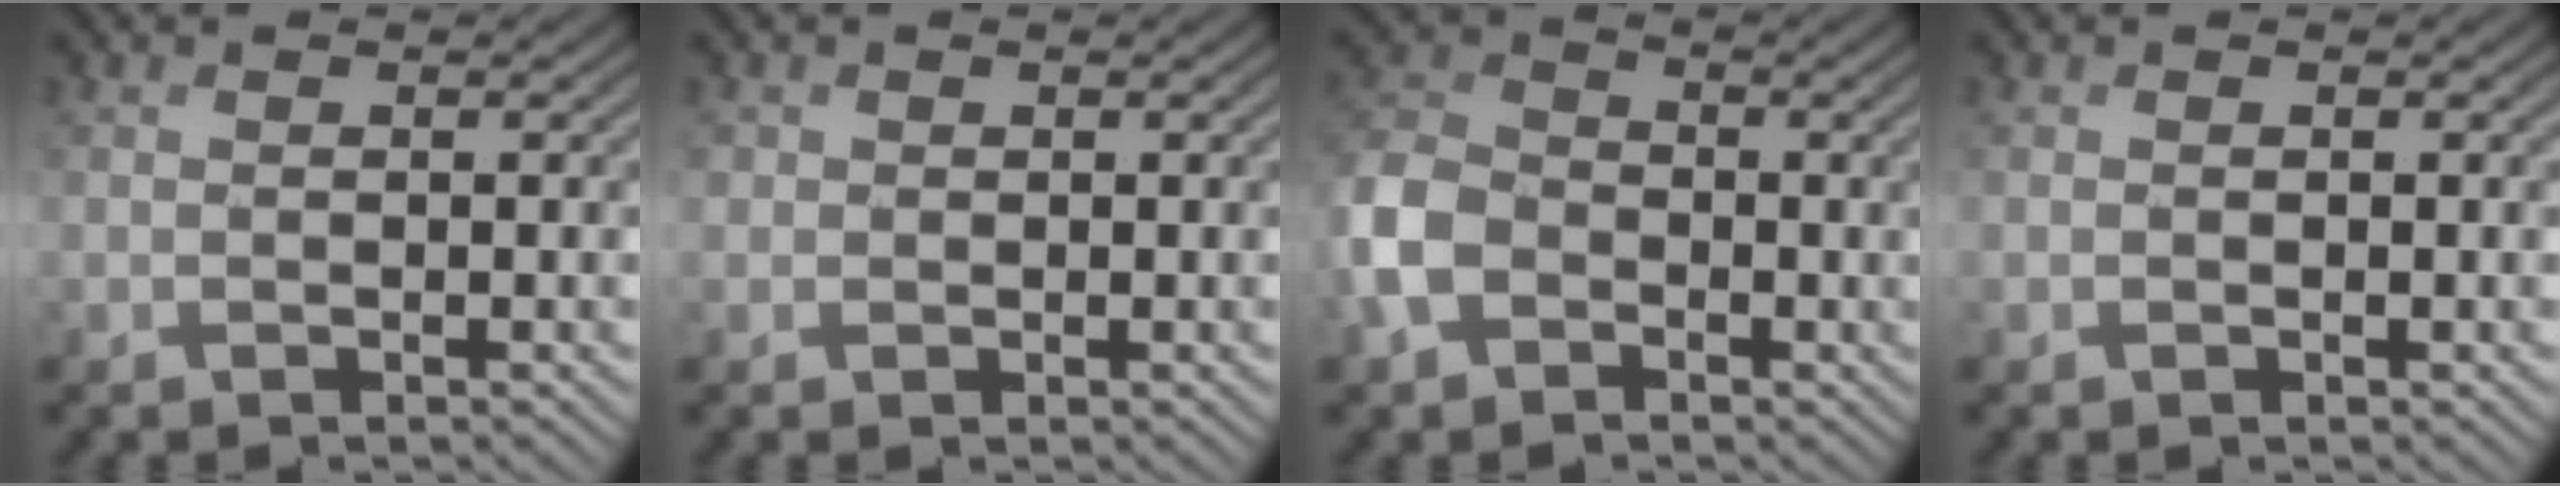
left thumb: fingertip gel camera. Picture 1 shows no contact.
{"total": 1.1, "force": [0.3, 1.0, 0.1], "torque": [-0.002, -0.002, 0.004]}
{"total": 8.2, "force": [-3.3, 6.1, 4.4], "torque": [-0.128, -0.007, -0.089]}
{"total": 0.0}